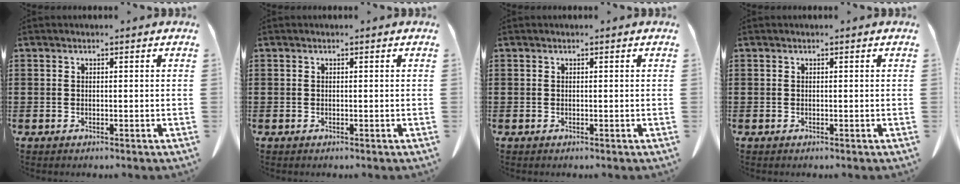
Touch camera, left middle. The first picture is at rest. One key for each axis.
{"total": 0.0}
{"total": 0.0}
{"total": 0.0}